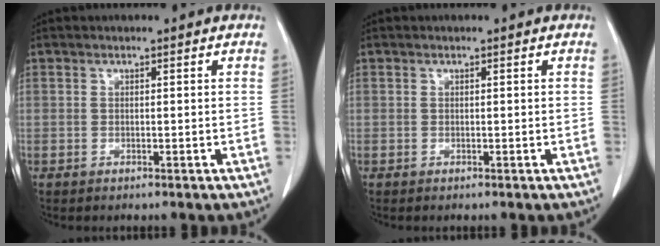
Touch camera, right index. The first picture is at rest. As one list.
[{"total": 0.0}]